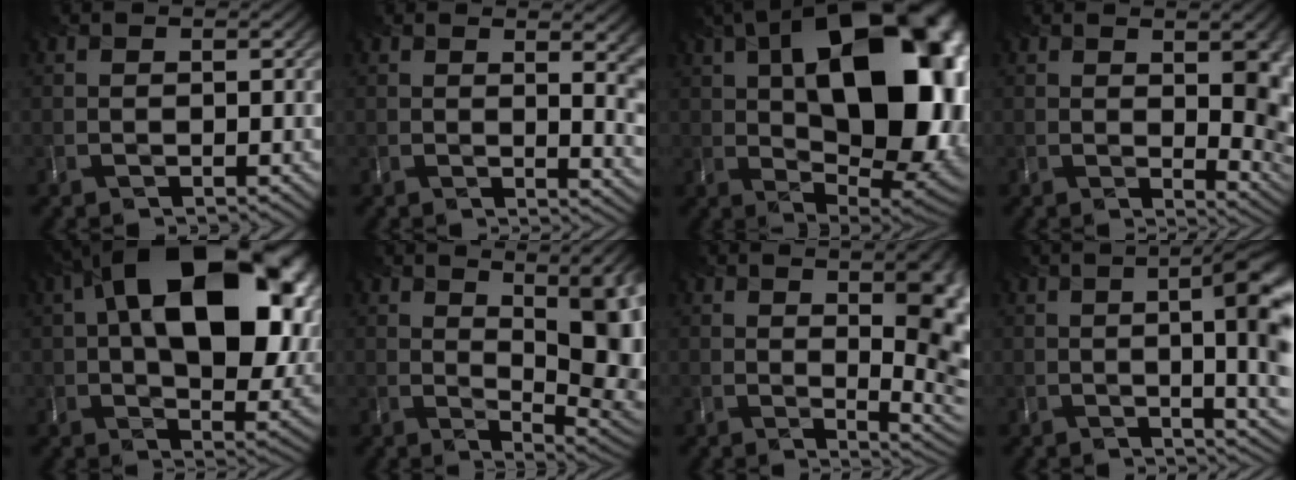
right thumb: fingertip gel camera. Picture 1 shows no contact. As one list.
[{"total": 9.8, "force": [2.4, 4.1, 8.6], "torque": [-0.088, 0.027, 0.024]}, {"total": 21.7, "force": [4.1, 12.9, 17.0], "torque": [-0.224, 0.015, 0.072]}, {"total": 9.8, "force": [1.7, 4.0, 8.8], "torque": [-0.091, 0.010, 0.026]}, {"total": 20.3, "force": [5.0, 12.3, 15.3], "torque": [-0.244, 0.020, 0.080]}, {"total": 11.3, "force": [3.1, 4.0, 10.1], "torque": [-0.134, 0.030, 0.050]}, {"total": 10.7, "force": [2.0, 3.8, 9.8], "torque": [-0.100, 0.019, 0.024]}, {"total": 13.1, "force": [0.7, 4.8, 12.2], "torque": [-0.113, 0.019, 0.001]}]